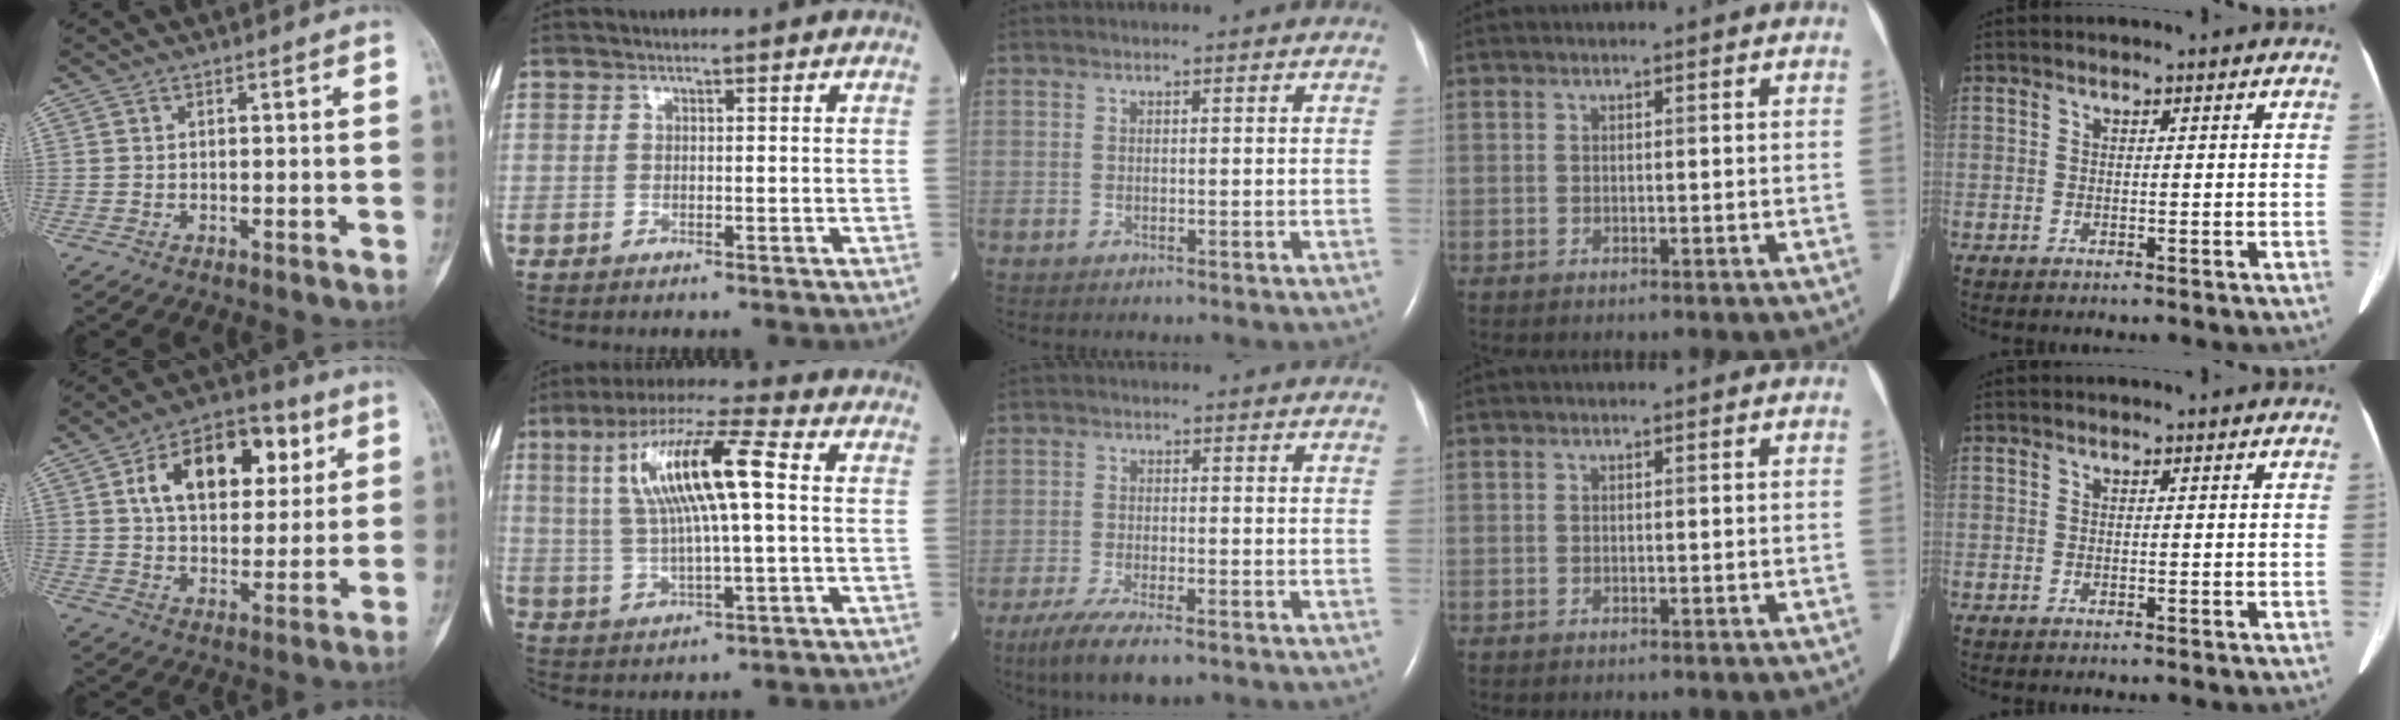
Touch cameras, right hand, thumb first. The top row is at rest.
{"thumb": {"total": 17.5, "force": [6.2, 10.6, 12.5], "torque": [-0.157, -0.001, 0.097]}, "index": {"total": 13.7, "force": [2.6, 1.9, 13.3], "torque": [-0.256, 0.025, 0.047]}, "middle": {"total": 8.7, "force": [-6.2, 2.1, 5.8], "torque": [-0.101, -0.019, -0.097]}}